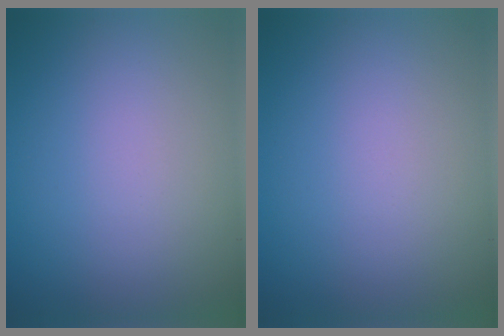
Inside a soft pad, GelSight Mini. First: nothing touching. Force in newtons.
{"total": 0.0}